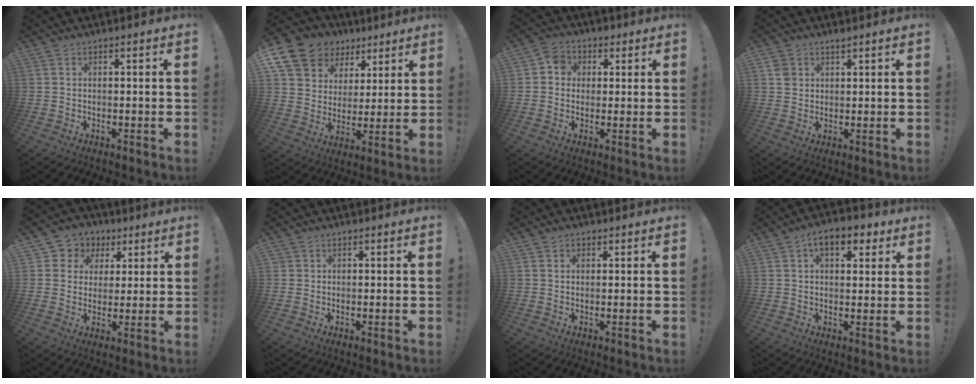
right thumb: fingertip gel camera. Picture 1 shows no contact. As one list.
[{"total": 14.1, "force": [8.8, 10.0, 4.7], "torque": [-0.079, -0.062, 0.177]}, {"total": 5.3, "force": [0.3, 5.0, 1.8], "torque": [-0.019, 0.007, 0.005]}, {"total": 2.9, "force": [1.9, 2.0, 0.8], "torque": [-0.005, -0.009, 0.034]}, {"total": 7.2, "force": [1.7, 6.8, 1.6], "torque": [-0.020, -0.010, 0.038]}, {"total": 1.4, "force": [0.4, 1.3, 0.2], "torque": [-0.005, 0.000, 0.009]}, {"total": 1.1, "force": [0.6, 0.9, 0.2], "torque": [0.000, 0.000, 0.010]}, {"total": 8.4, "force": [4.0, 4.6, 5.8], "torque": [-0.075, -0.005, 0.068]}]